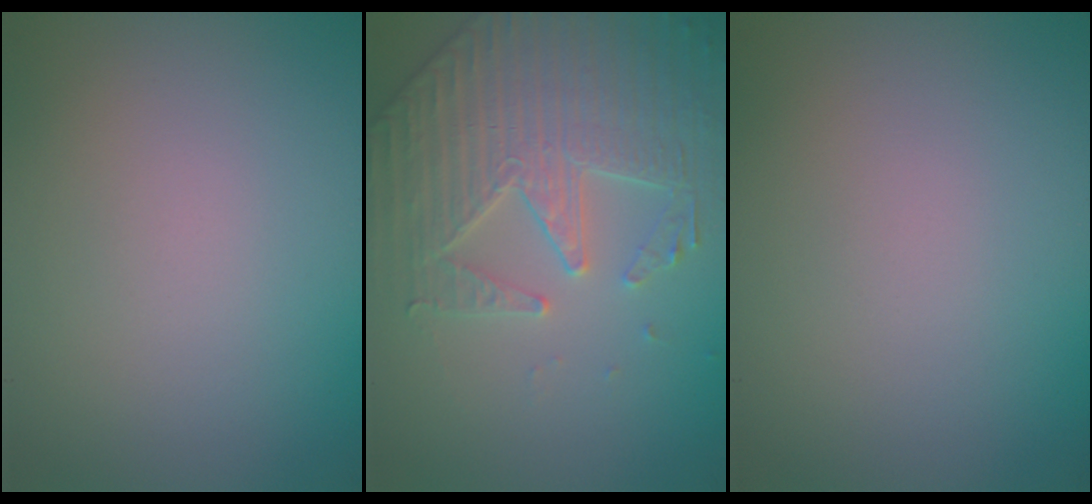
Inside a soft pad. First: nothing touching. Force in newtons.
{"total": 4.3, "press": 4.2, "slide": 1.1}
{"total": 0.0}